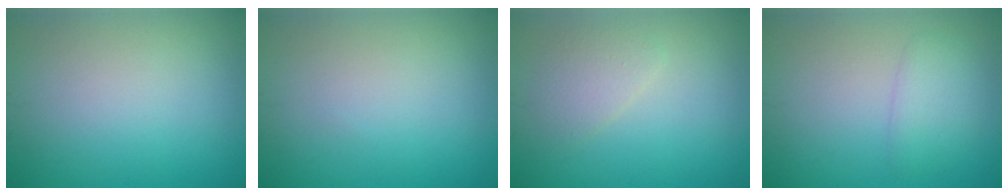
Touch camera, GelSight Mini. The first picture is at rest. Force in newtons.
{"total": 0.0}
{"total": 1.9, "press": 1.9, "slide": 0.1}
{"total": 2.2, "press": 2.2, "slide": 0.2}